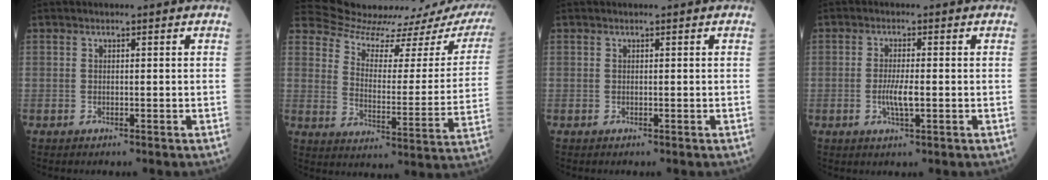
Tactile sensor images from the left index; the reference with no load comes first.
{"total": 18.5, "force": [18.0, 2.5, 3.3], "torque": [-0.043, -0.083, 0.222]}
{"total": 0.0}
{"total": 3.4, "force": [-1.1, 0.5, 3.2], "torque": [-0.069, -0.008, -0.018]}